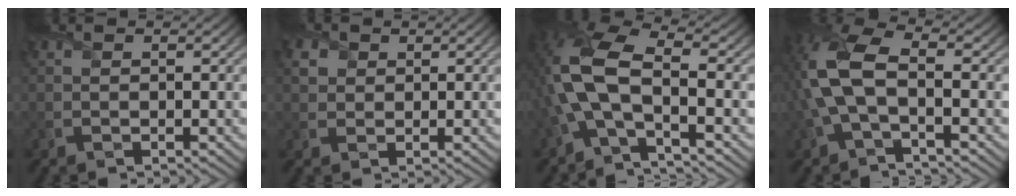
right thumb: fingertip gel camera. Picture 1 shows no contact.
{"total": 2.0, "force": [0.9, 1.6, 0.6], "torque": [-0.020, 0.002, 0.016]}
{"total": 11.2, "force": [-1.5, 4.7, 10.0], "torque": [-0.248, 0.009, -0.050]}
{"total": 8.9, "force": [-0.5, 4.2, 7.8], "torque": [-0.198, 0.014, -0.021]}